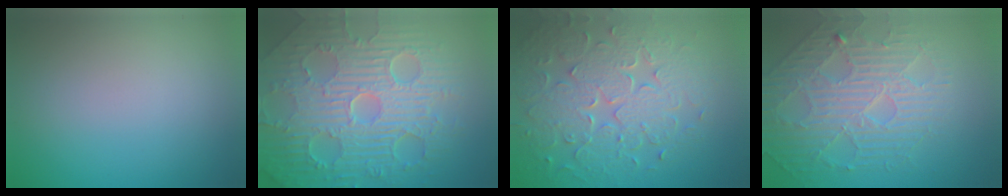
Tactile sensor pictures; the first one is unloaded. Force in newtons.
{"total": 11.6, "press": 7.5, "slide": 8.9}
{"total": 8.1, "press": 5.7, "slide": 5.7}
{"total": 4.7, "press": 4.6, "slide": 0.6}